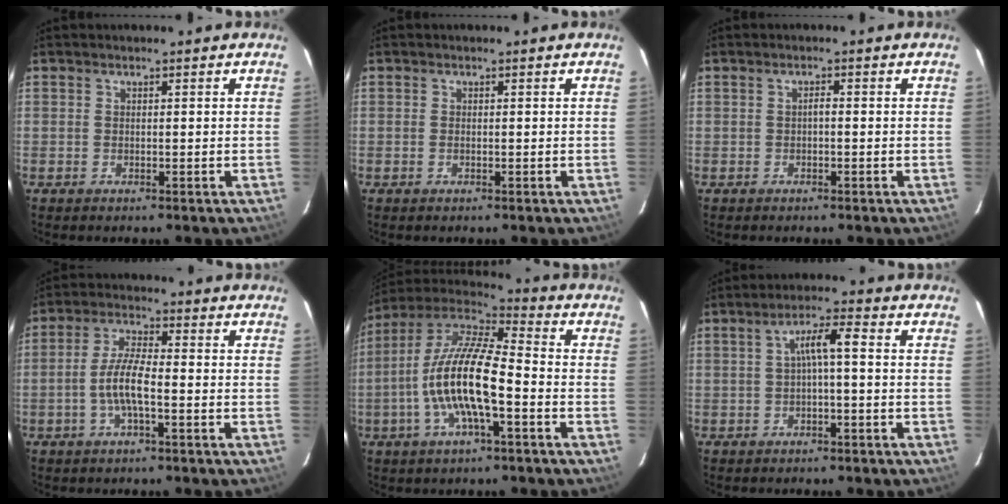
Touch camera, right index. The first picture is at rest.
{"total": 0.5, "force": [-0.1, 0.2, 0.5], "torque": [-0.011, 0.000, -0.003]}
{"total": 0.8, "force": [-0.3, 0.3, 0.7], "torque": [-0.013, 0.007, -0.007]}
{"total": 6.5, "force": [-2.1, 1.3, 6.0], "torque": [-0.123, 0.004, -0.040]}
{"total": 16.2, "force": [-4.4, 4.1, 15.0], "torque": [-0.288, -0.005, -0.088]}
{"total": 4.2, "force": [-0.5, 0.3, 4.2], "torque": [-0.080, 0.011, -0.005]}